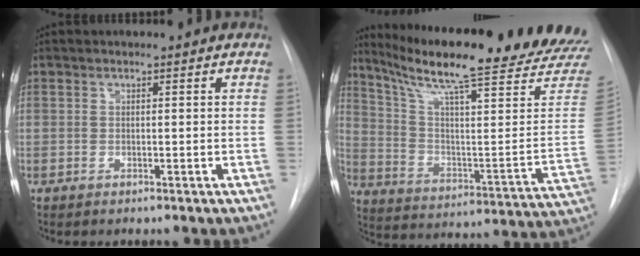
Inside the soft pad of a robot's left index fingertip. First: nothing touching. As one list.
[{"total": 29.3, "force": [25.1, 1.2, 15.1], "torque": [-0.242, -0.090, 0.338]}]